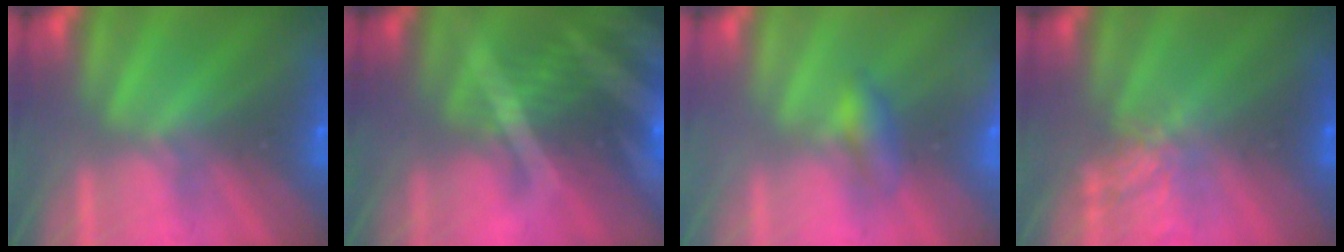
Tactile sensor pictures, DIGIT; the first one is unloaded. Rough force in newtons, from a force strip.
{"total": 8.2}
{"total": 2.1}
{"total": 3.8}